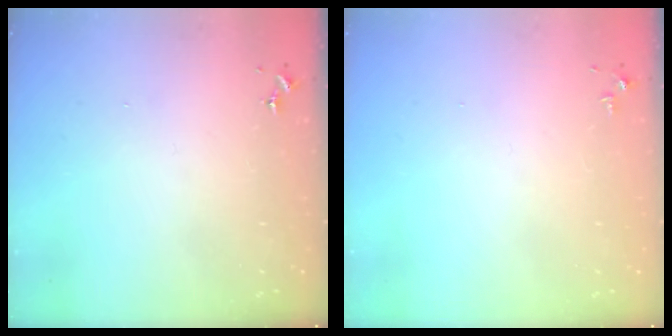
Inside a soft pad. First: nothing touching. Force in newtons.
{"total": 2.8, "press": 2.8, "slide": 0.4}